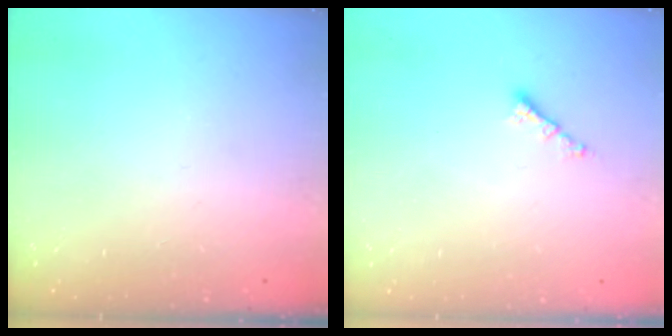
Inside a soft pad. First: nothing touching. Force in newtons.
{"total": 1.8, "press": 1.8, "slide": 0.2}